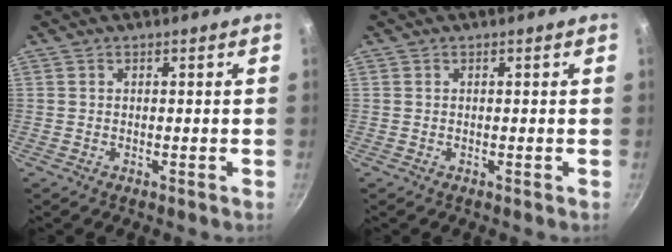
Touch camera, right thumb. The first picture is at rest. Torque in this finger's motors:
{"motor_torque": [-0.26, 0.13, 0.34, -0.40, 0.00]}